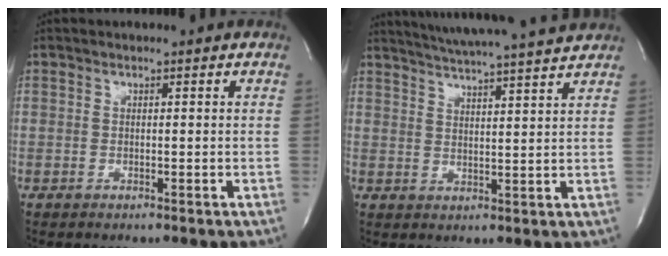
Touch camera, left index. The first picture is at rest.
{"total": 15.1, "force": [13.9, -0.6, 5.8], "torque": [-0.104, -0.008, 0.192]}